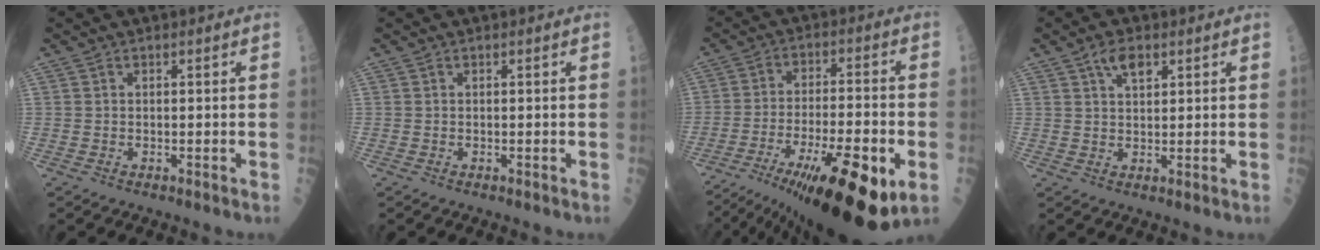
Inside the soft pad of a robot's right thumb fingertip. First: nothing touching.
{"total": 0.0}
{"total": 24.8, "force": [-11.1, 6.5, 21.2], "torque": [-0.324, -0.007, -0.172]}
{"total": 4.2, "force": [2.3, 2.0, 2.9], "torque": [-0.039, -0.004, 0.042]}